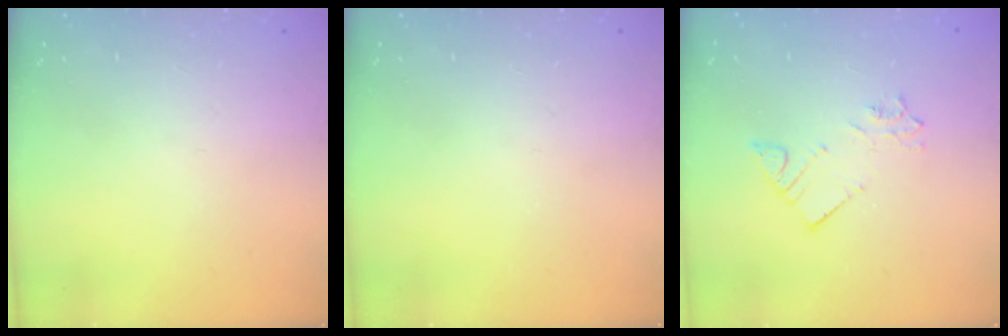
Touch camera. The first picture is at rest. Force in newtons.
{"total": 0.0}
{"total": 2.2, "press": 2.2, "slide": 0.1}